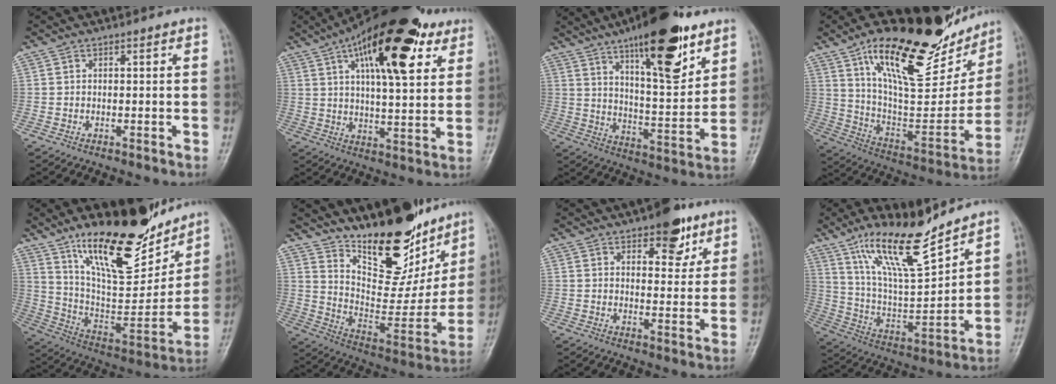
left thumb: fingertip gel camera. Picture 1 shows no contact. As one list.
[{"total": 22.7, "force": [10.7, 8.7, 18.0], "torque": [-0.254, -0.012, 0.164]}, {"total": 20.0, "force": [11.8, 6.1, 14.9], "torque": [-0.196, -0.059, 0.191]}, {"total": 29.7, "force": [18.5, 11.4, 20.2], "torque": [-0.270, -0.053, 0.304]}, {"total": 24.1, "force": [16.7, 8.7, 15.0], "torque": [-0.192, -0.091, 0.286]}, {"total": 23.6, "force": [17.1, 10.0, 12.7], "torque": [-0.139, -0.106, 0.275]}, {"total": 8.6, "force": [5.2, 4.1, 5.4], "torque": [-0.041, -0.025, 0.070]}, {"total": 16.5, "force": [12.1, 3.7, 10.6], "torque": [-0.171, -0.069, 0.235]}]